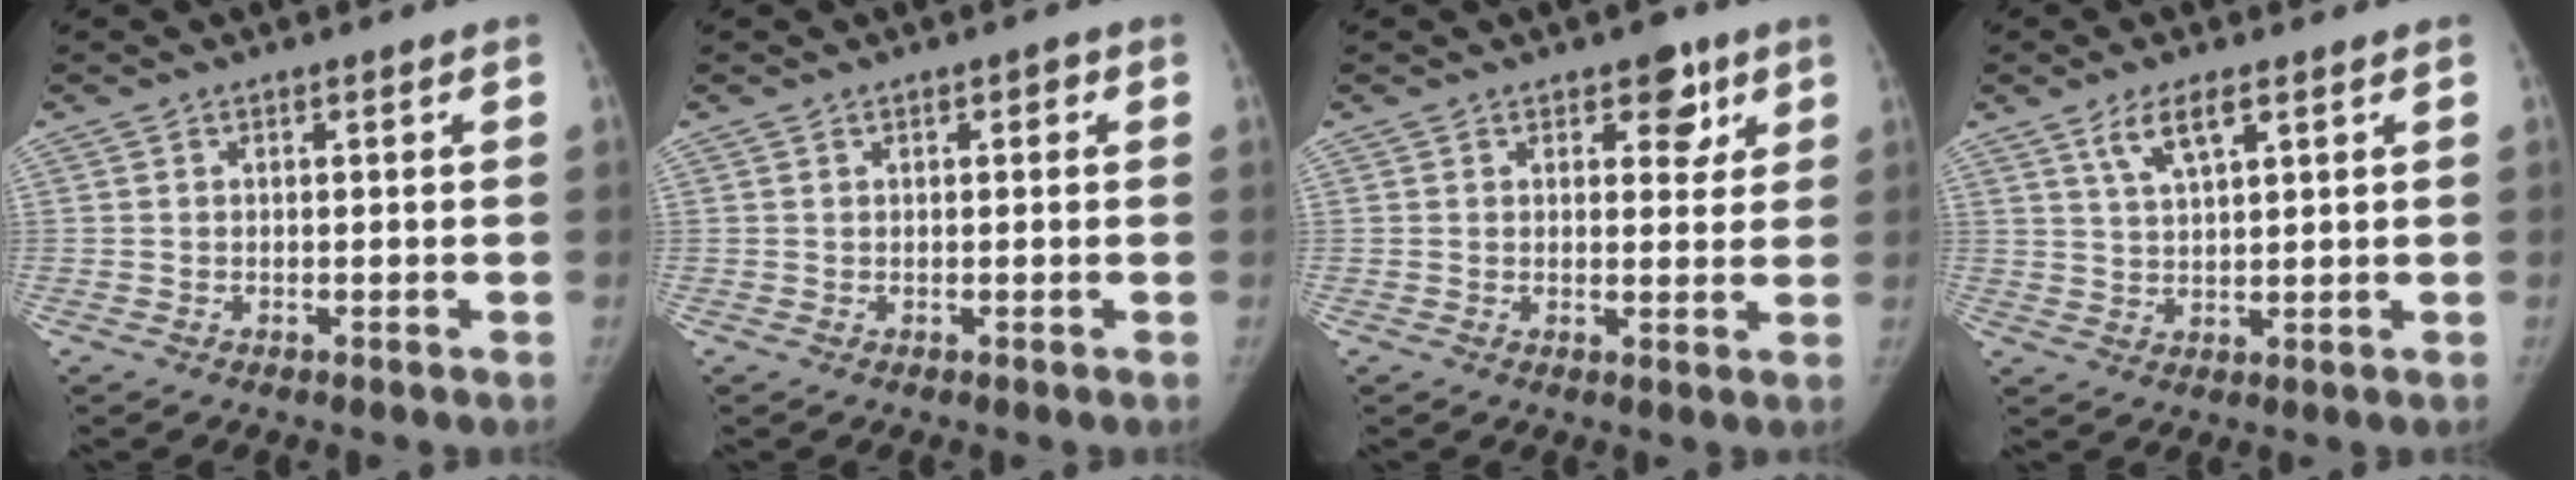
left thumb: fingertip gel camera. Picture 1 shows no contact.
{"total": 0.9, "force": [0.3, 0.5, 0.6], "torque": [-0.001, 0.002, 0.002]}
{"total": 5.2, "force": [2.8, 3.2, 3.0], "torque": [-0.005, -0.011, 0.033]}
{"total": 5.4, "force": [3.1, 1.4, 4.2], "torque": [-0.083, -0.011, 0.064]}